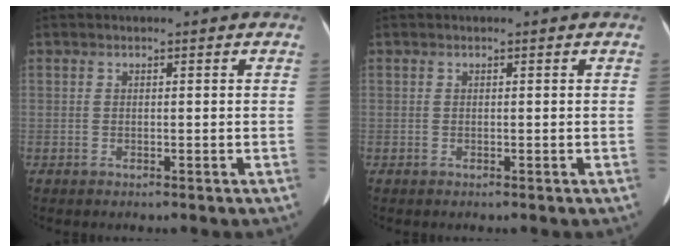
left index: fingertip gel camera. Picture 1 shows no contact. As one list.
[{"total": 0.0}]